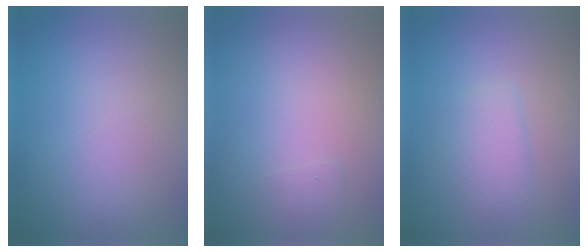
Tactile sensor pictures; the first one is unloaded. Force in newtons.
{"total": 0.5, "press": 0.5, "slide": 0.0}
{"total": 2.1, "press": 2.1, "slide": 0.1}